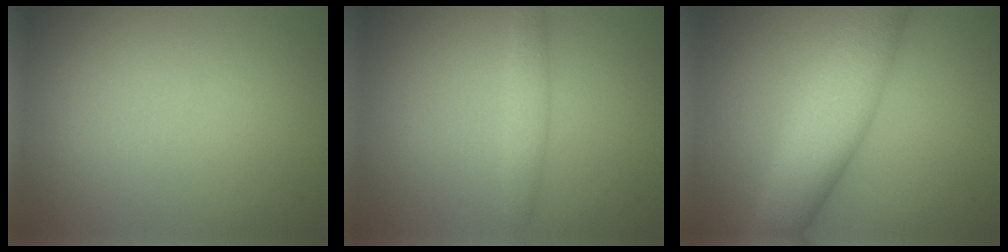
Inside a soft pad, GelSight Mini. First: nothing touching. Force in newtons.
{"total": 1.9, "press": 1.9, "slide": 0.2}
{"total": 7.3, "press": 7.3, "slide": 0.2}